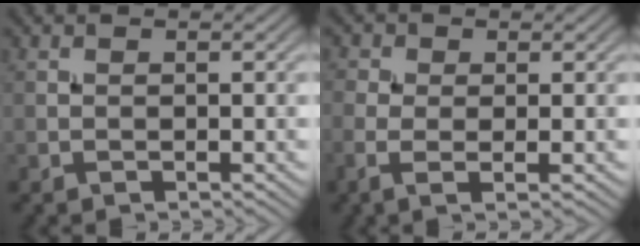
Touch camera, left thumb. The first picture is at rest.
{"total": 3.2, "force": [-0.5, 1.5, 2.8], "torque": [-0.070, -0.002, -0.016]}